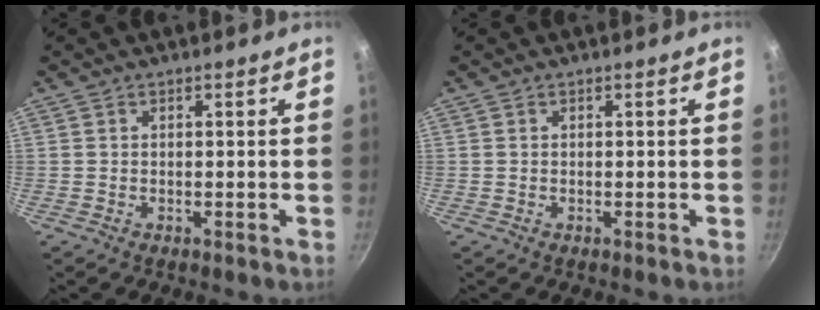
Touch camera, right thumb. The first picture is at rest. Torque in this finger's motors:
{"motor_torque": [0.13, -0.09, 0.31, 0.04, -0.02]}